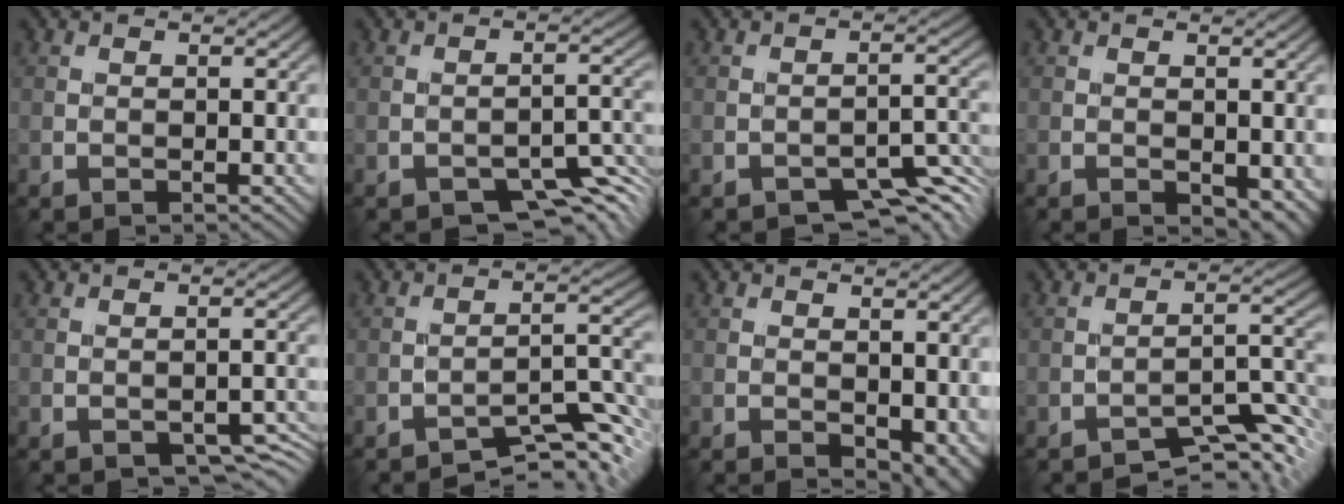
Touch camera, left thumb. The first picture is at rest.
{"total": 5.7, "force": [-4.2, 2.0, 3.3], "torque": [-0.037, -0.003, -0.056]}
{"total": 5.2, "force": [-4.0, 1.6, 2.9], "torque": [-0.033, 0.001, -0.053]}
{"total": 2.8, "force": [-0.9, 1.3, 2.3], "torque": [-0.031, -0.010, -0.007]}
{"total": 2.7, "force": [-1.8, 1.2, 1.6], "torque": [-0.021, -0.004, -0.016]}
{"total": 7.1, "force": [-5.8, 1.0, 3.9], "torque": [-0.051, 0.015, -0.090]}
{"total": 4.8, "force": [-1.6, 2.8, 3.5], "torque": [-0.052, -0.021, -0.008]}
{"total": 6.4, "force": [-5.3, 1.0, 3.4], "torque": [-0.045, 0.011, -0.079]}